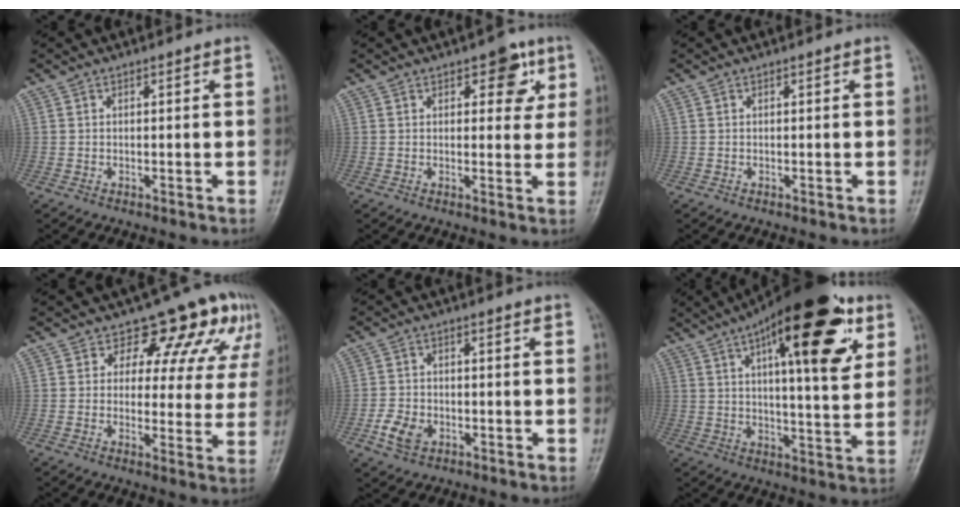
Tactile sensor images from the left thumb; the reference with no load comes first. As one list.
[{"total": 6.0, "force": [2.7, 3.3, 4.2], "torque": [-0.019, -0.008, 0.027]}, {"total": 0.0}, {"total": 11.9, "force": [7.8, 7.2, 5.5], "torque": [-0.014, -0.034, 0.074]}, {"total": 5.1, "force": [-2.1, 3.8, 2.7], "torque": [-0.047, 0.009, -0.039]}, {"total": 23.6, "force": [10.4, 8.0, 19.6], "torque": [-0.266, -0.014, 0.149]}]